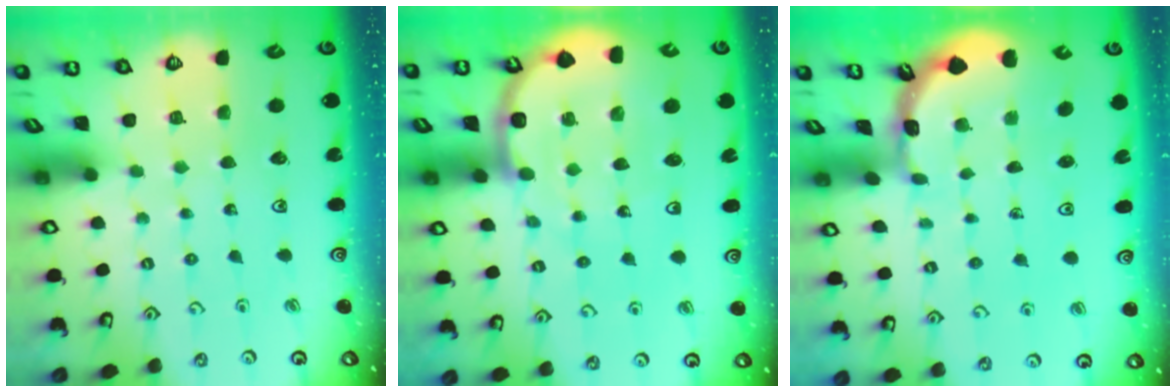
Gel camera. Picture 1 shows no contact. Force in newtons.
{"total": 9.9, "press": 9.4, "slide": 3.0}
{"total": 1.7, "press": 1.7, "slide": 0.1}